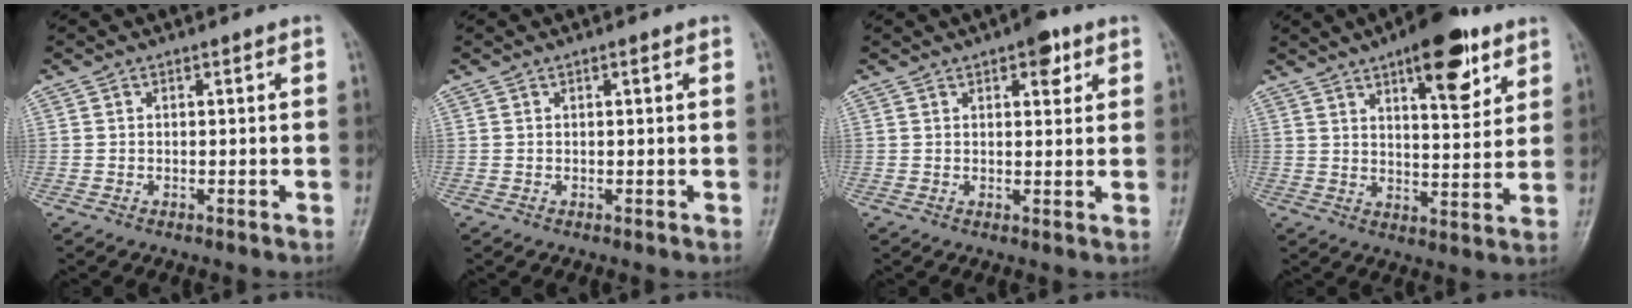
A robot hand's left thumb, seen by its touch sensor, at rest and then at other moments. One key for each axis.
{"total": 0.6, "fx": 0.2, "fy": 0.2, "fz": 0.5, "tx": -0.010, "ty": 0.001, "tz": 0.002}
{"total": 4.6, "fx": 2.5, "fy": 2.0, "fz": 3.3, "tx": -0.029, "ty": -0.007, "tz": 0.028}
{"total": 13.5, "fx": 7.5, "fy": 5.1, "fz": 9.9, "tx": -0.109, "ty": -0.035, "tz": 0.107}